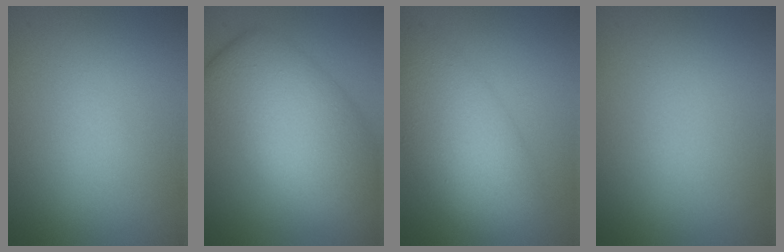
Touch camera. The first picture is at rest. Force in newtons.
{"total": 9.6, "press": 9.6, "slide": 0.3}
{"total": 7.3, "press": 7.3, "slide": 0.2}
{"total": 0.0}